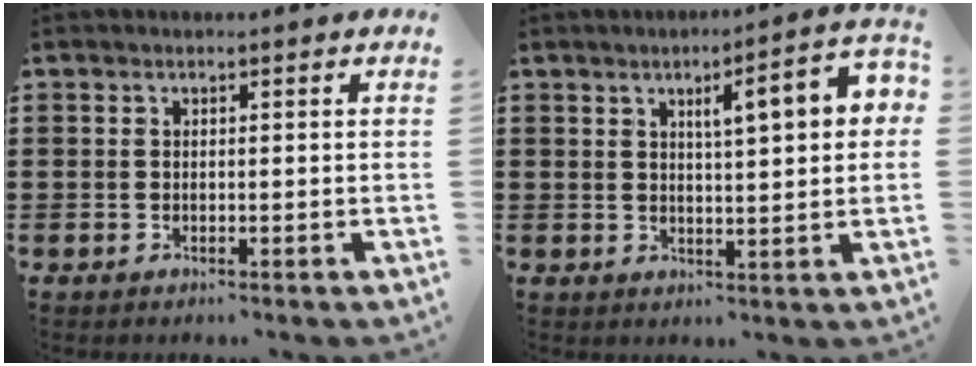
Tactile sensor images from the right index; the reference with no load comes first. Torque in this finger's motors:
{"motor_torque": [0.61, -0.19, 0.71, 0.10]}